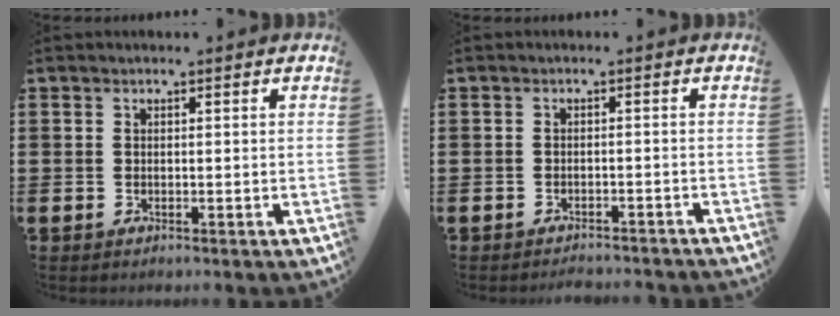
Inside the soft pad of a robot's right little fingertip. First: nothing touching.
{"total": 1.4, "force": [-1.4, -0.1, 0.0], "torque": [-0.003, 0.004, -0.028]}